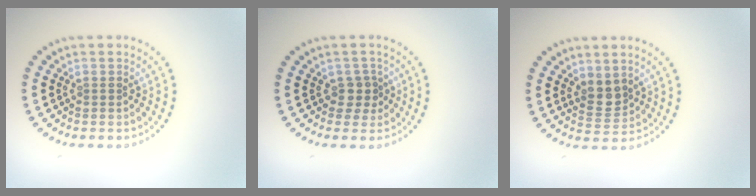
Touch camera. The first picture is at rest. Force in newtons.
{"total": 1.7, "press": 1.4, "slide": 0.9}
{"total": 2.2, "press": 1.9, "slide": 1.2}